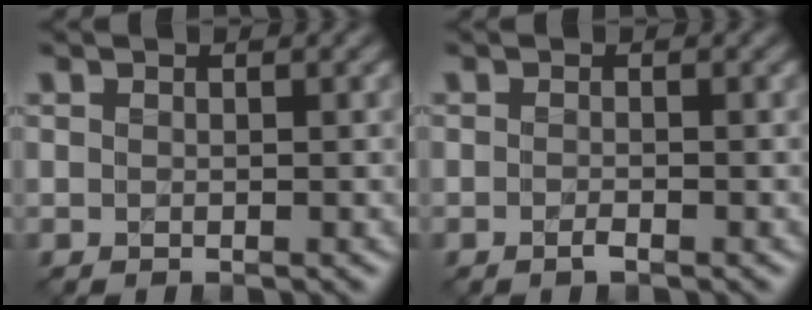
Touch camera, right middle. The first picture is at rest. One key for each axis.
{"total": 0.8, "fx": -0.5, "fy": 0.1, "fz": 0.6, "tx": -0.013, "ty": 0.001, "tz": -0.009}